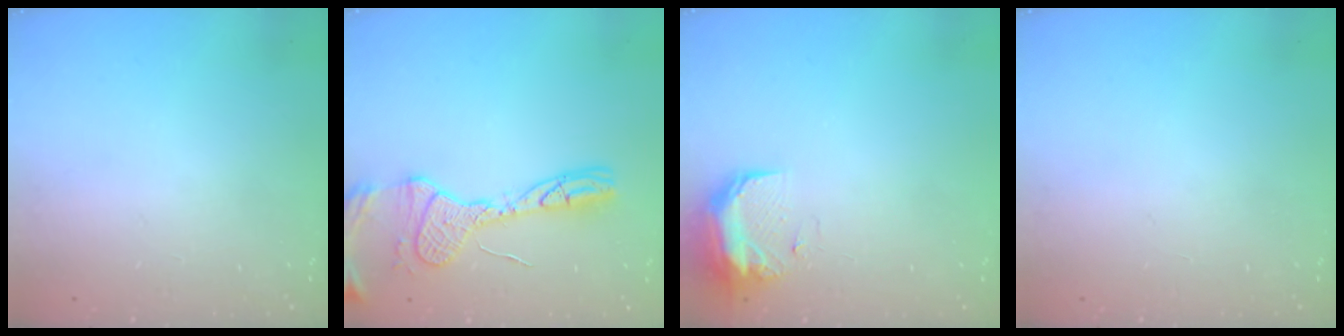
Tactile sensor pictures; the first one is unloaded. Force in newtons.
{"total": 14.2, "press": 14.2, "slide": 1.3}
{"total": 8.8, "press": 8.7, "slide": 1.2}
{"total": 0.0}